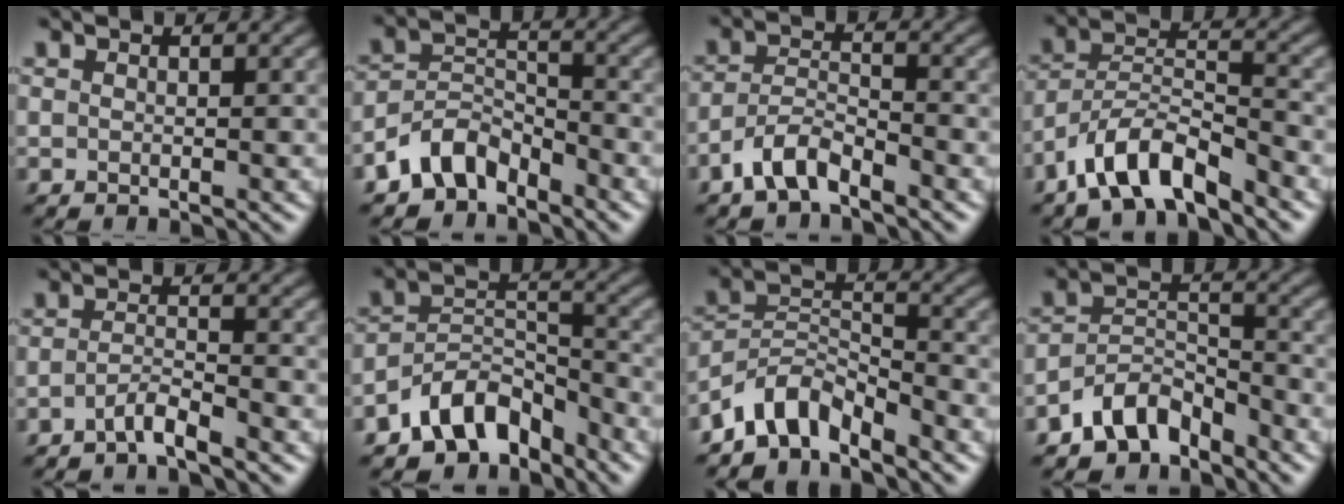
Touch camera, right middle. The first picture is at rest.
{"total": 4.7, "force": [-3.5, 2.5, 1.8], "torque": [-0.028, 0.006, -0.076]}
{"total": 3.6, "force": [-2.7, 1.2, 2.0], "torque": [-0.041, 0.009, -0.059]}
{"total": 6.4, "force": [-4.7, 2.2, 3.7], "torque": [-0.062, 0.007, -0.091]}
{"total": 2.1, "force": [-1.6, 0.2, 1.3], "torque": [-0.024, 0.004, -0.038]}
{"total": 6.6, "force": [-4.7, 3.6, 2.9], "torque": [-0.037, 0.006, -0.096]}
{"total": 4.9, "force": [-4.1, 2.0, 2.0], "torque": [-0.027, 0.006, -0.089]}
{"total": 5.0, "force": [-3.8, 2.6, 2.0], "torque": [-0.026, 0.006, -0.079]}